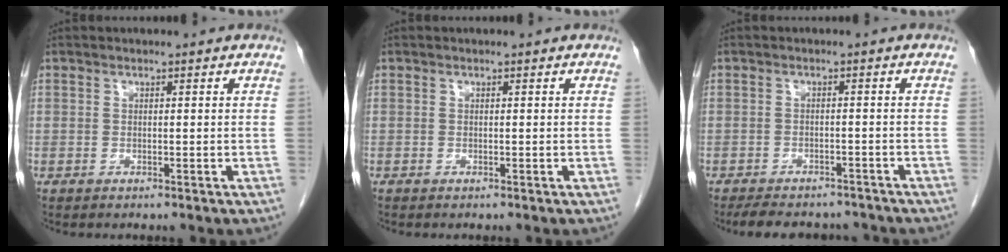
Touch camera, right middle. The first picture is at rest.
{"total": 0.0}
{"total": 10.7, "force": [-9.5, 3.5, 3.2], "torque": [-0.060, 0.005, -0.119]}